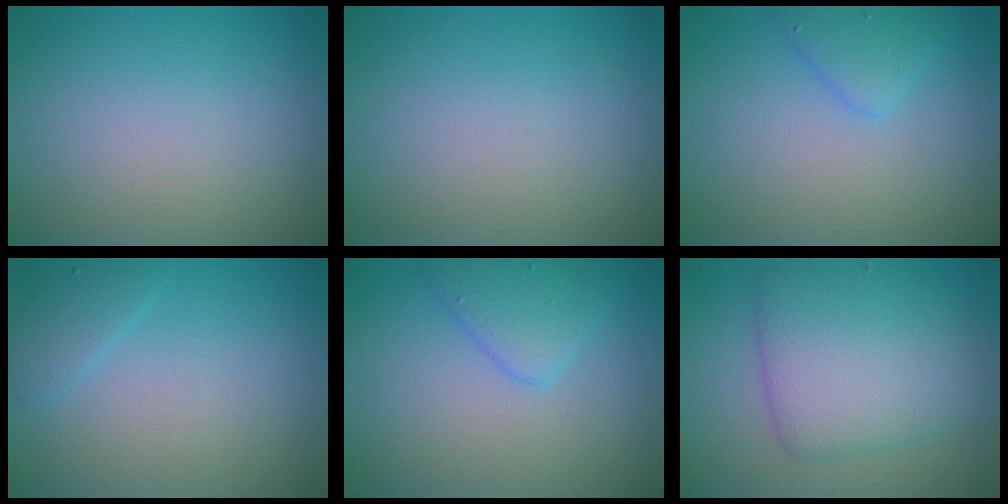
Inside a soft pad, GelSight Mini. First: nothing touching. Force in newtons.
{"total": 0.0}
{"total": 2.1, "press": 2.1, "slide": 0.1}
{"total": 1.4, "press": 1.4, "slide": 0.1}
{"total": 2.8, "press": 2.8, "slide": 0.1}
{"total": 6.7, "press": 6.7, "slide": 0.2}